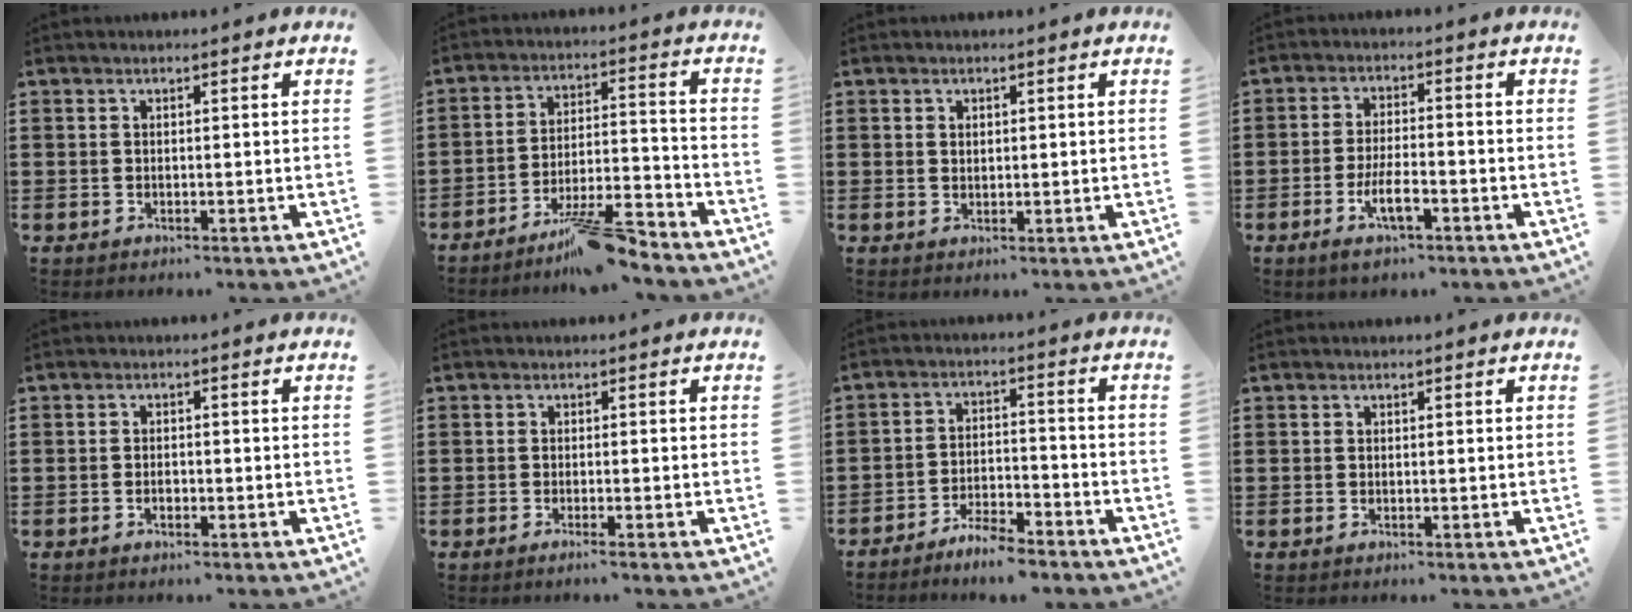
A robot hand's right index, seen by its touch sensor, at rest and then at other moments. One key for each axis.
{"total": 9.3, "fx": -7.7, "fy": 1.5, "fz": 5.1, "tx": -0.073, "ty": 0.025, "tz": -0.139}
{"total": 0.9, "fx": 0.5, "fy": 0.7, "fz": 0.3, "tx": -0.008, "ty": 0.005, "tz": 0.010}
{"total": 5.8, "fx": -2.8, "fy": 2.0, "fz": 4.7, "tx": -0.096, "ty": -0.003, "tz": -0.052}
{"total": 1.4, "fx": -0.6, "fy": 0.7, "fz": 1.1, "tx": -0.022, "ty": 0.000, "tz": -0.010}
{"total": 0.9, "fx": -0.6, "fy": -0.2, "fz": 0.6, "tx": -0.010, "ty": -0.004, "tz": -0.011}
{"total": 4.9, "fx": -4.7, "fy": 0.5, "fz": 1.4, "tx": -0.025, "ty": 0.007, "tz": -0.092}
{"total": 0.0}